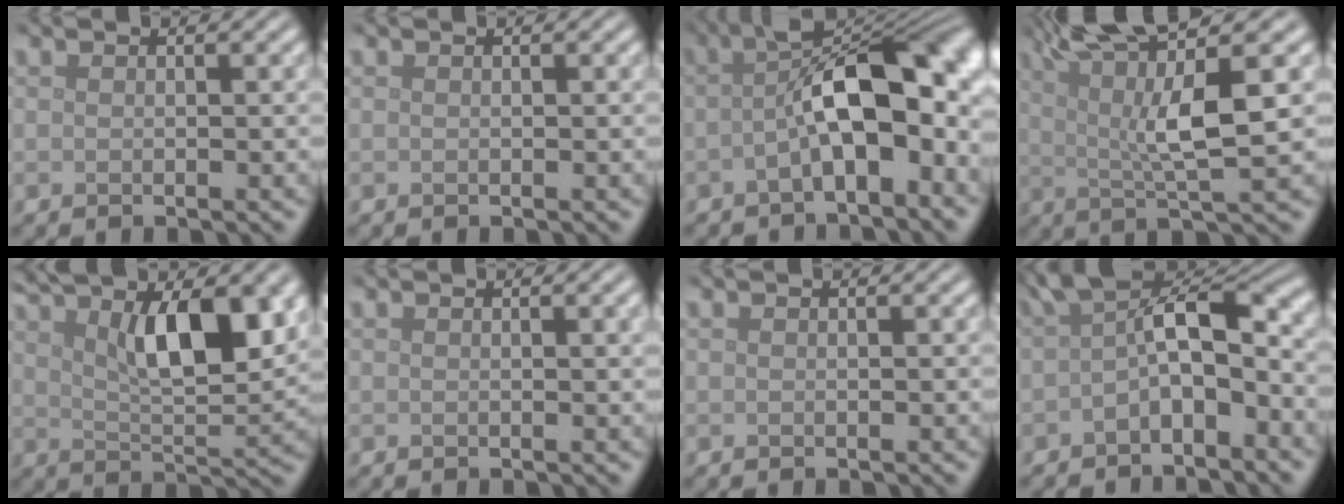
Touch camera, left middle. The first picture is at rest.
{"total": 0.0}
{"total": 10.2, "force": [-0.6, 4.0, 9.4], "torque": [-0.136, 0.017, -0.014]}
{"total": 8.8, "force": [2.2, 2.1, 8.2], "torque": [-0.132, 0.012, 0.039]}
{"total": 10.1, "force": [4.4, 3.5, 8.4], "torque": [-0.138, 0.000, 0.078]}
{"total": 1.4, "force": [0.5, 0.4, 1.3], "torque": [-0.012, 0.005, 0.006]}
{"total": 0.0}
{"total": 6.2, "force": [-0.8, 2.7, 5.5], "torque": [-0.080, 0.017, -0.023]}